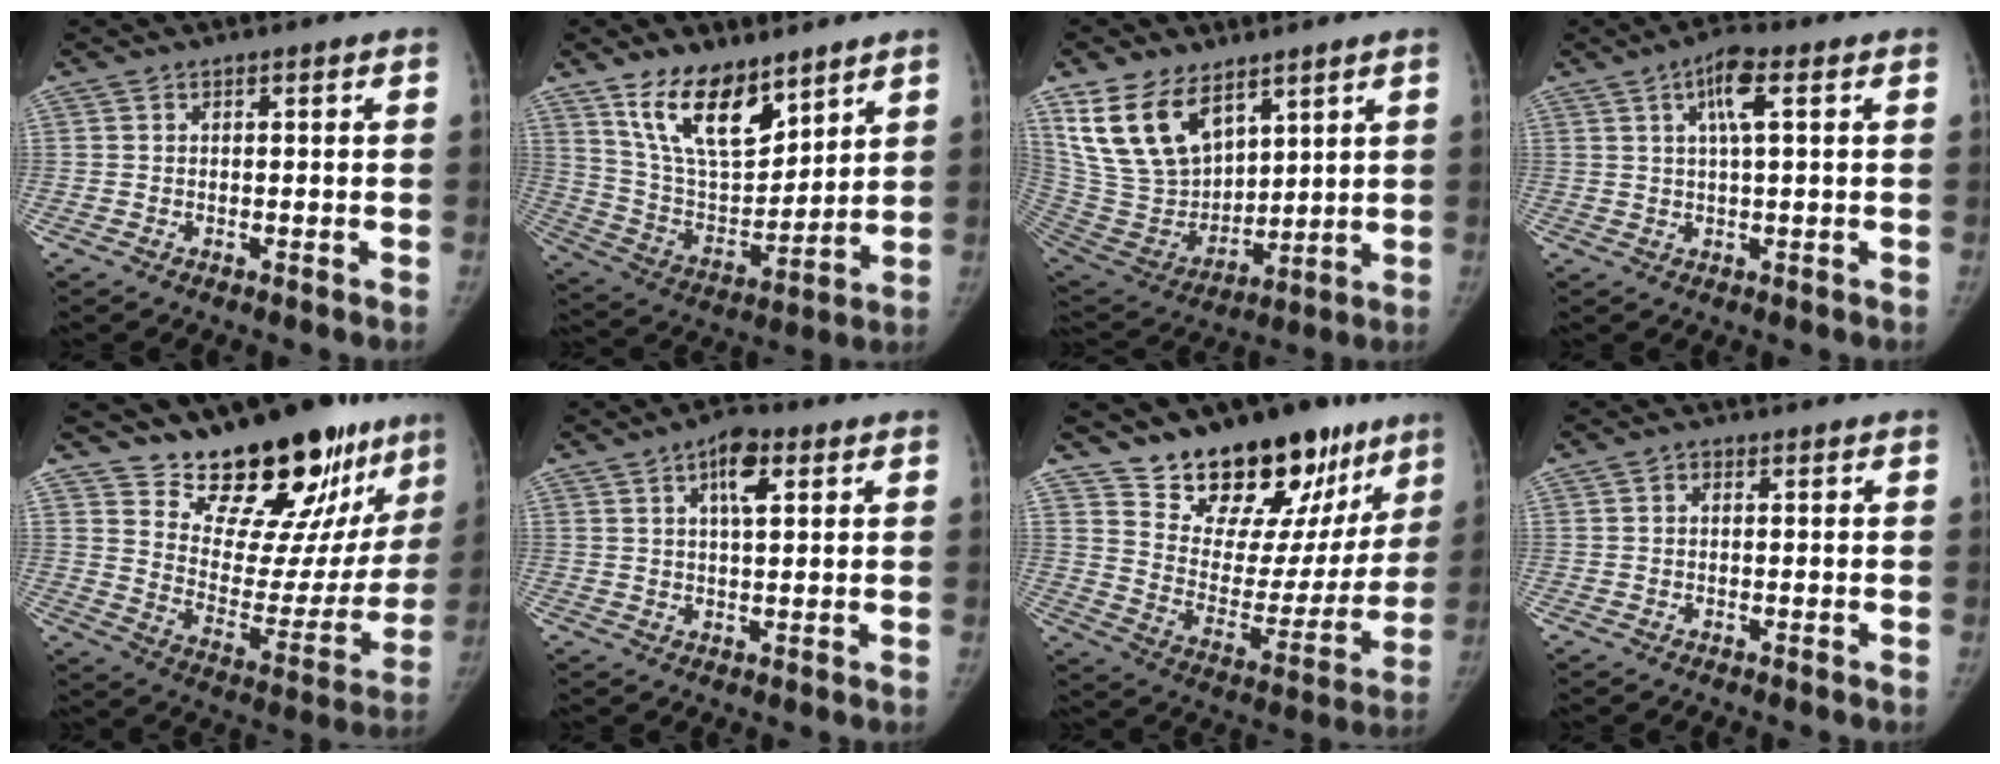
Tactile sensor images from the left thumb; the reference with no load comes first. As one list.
[{"total": 16.3, "force": [10.8, 7.7, 9.5], "torque": [-0.124, -0.067, 0.211]}, {"total": 17.6, "force": [10.1, 10.4, 9.9], "torque": [-0.156, -0.049, 0.216]}, {"total": 6.1, "force": [2.2, 1.5, 5.5], "torque": [-0.103, 0.004, 0.036]}, {"total": 21.8, "force": [18.1, 8.5, 8.8], "torque": [-0.071, -0.133, 0.259]}, {"total": 6.5, "force": [2.7, 2.8, 5.2], "torque": [-0.073, -0.002, 0.040]}, {"total": 24.9, "force": [18.4, 12.0, 11.5], "torque": [-0.125, -0.109, 0.279]}, {"total": 0.9, "force": [0.0, 0.7, 0.5], "torque": [-0.004, 0.003, -0.006]}]